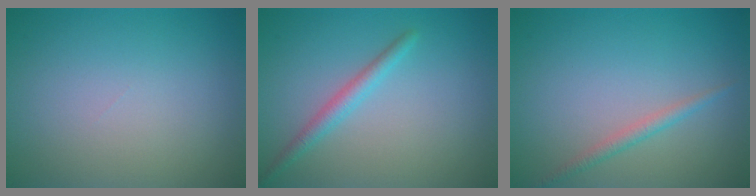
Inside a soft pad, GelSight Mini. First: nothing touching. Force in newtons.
{"total": 1.9, "press": 1.9, "slide": 0.1}
{"total": 1.4, "press": 1.4, "slide": 0.0}